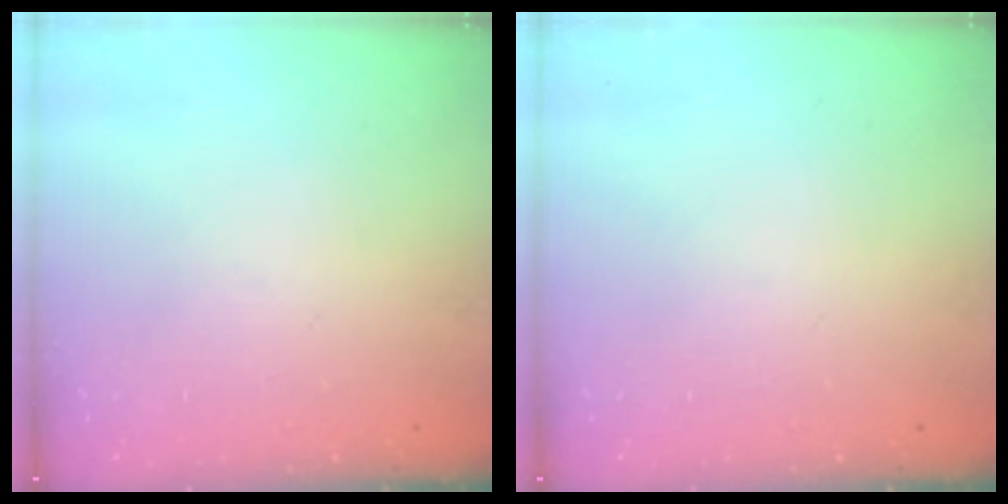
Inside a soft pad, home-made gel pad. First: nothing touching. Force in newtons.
{"total": 0.0}